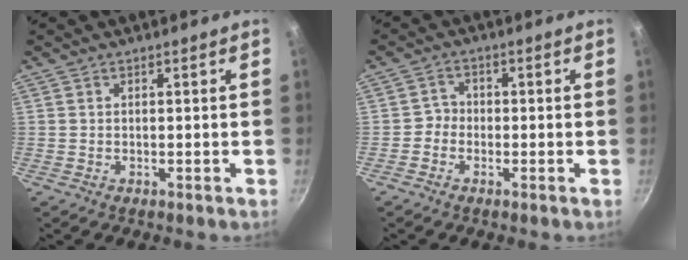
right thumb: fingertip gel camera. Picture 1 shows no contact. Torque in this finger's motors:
{"motor_torque": [-0.10, 0.07, -0.17, -0.14, 0.03]}